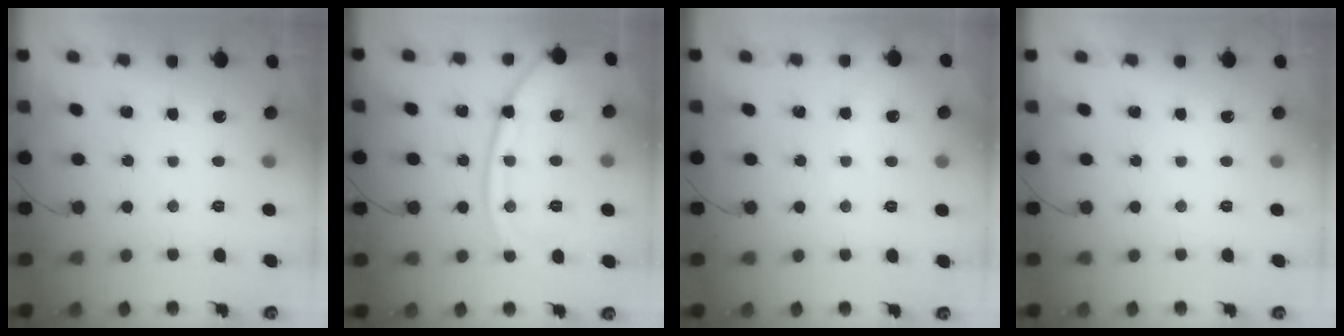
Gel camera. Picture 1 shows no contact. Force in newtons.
{"total": 16.7, "press": 16.7, "slide": 1.2}
{"total": 2.3, "press": 2.3, "slide": 0.3}
{"total": 0.0}